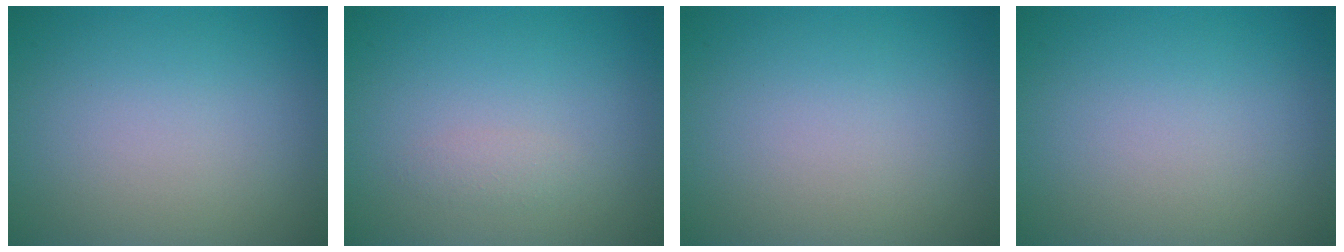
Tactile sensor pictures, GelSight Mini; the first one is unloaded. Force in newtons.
{"total": 0.8, "press": 0.8, "slide": 0.0}
{"total": 0.0}
{"total": 0.0}